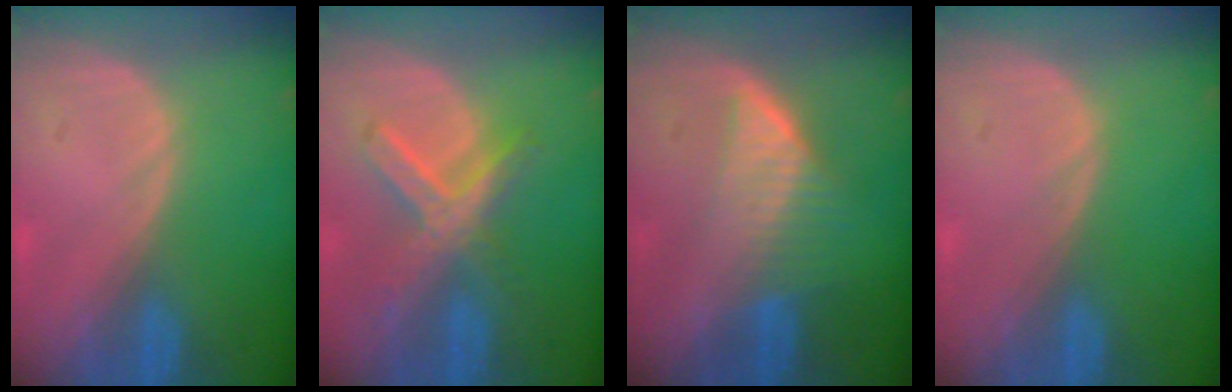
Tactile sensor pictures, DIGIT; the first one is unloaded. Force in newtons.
{"total": 7.2, "press": 6.3, "slide": 3.5}
{"total": 6.5, "press": 5.8, "slide": 3.0}
{"total": 0.0}